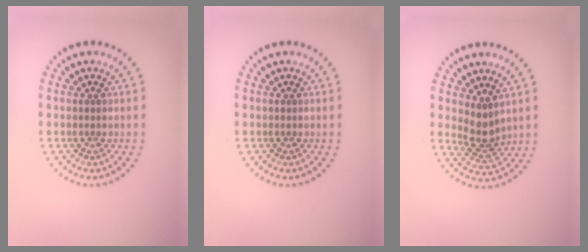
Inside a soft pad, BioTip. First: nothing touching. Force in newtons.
{"total": 0.0}
{"total": 2.6, "press": 1.9, "slide": 1.7}